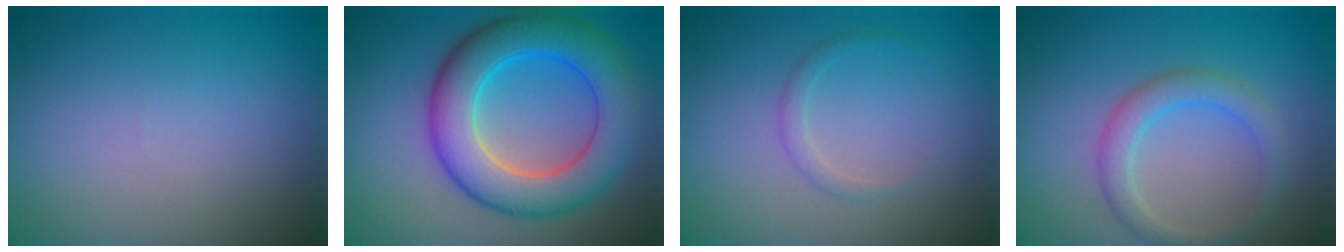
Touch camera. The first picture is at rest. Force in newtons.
{"total": 8.8, "press": 8.8, "slide": 0.3}
{"total": 1.0, "press": 1.0, "slide": 0.1}
{"total": 2.8, "press": 2.8, "slide": 0.1}